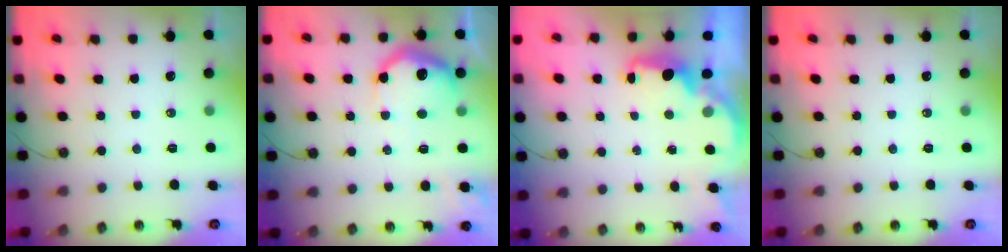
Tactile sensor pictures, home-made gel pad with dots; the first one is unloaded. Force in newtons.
{"total": 13.9, "press": 13.9, "slide": 0.9}
{"total": 2.9, "press": 2.8, "slide": 0.9}
{"total": 0.0}